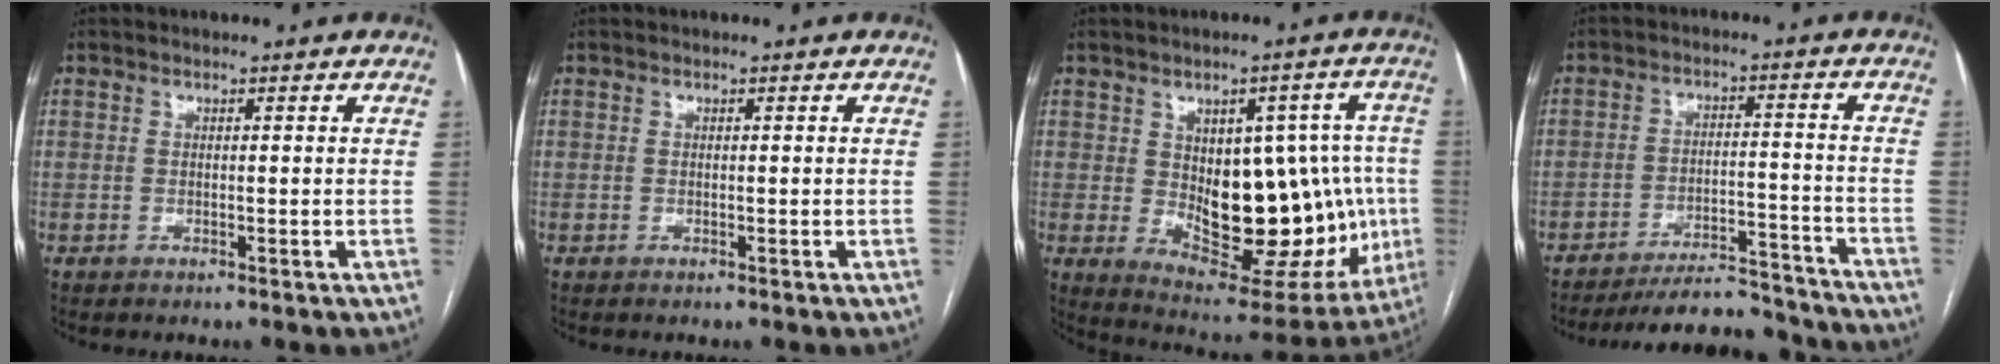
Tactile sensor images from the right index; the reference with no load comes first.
{"total": 0.0}
{"total": 21.8, "force": [-1.3, 10.3, 19.2], "torque": [-0.236, 0.018, 0.014]}
{"total": 13.8, "force": [-13.2, 2.5, 2.8], "torque": [-0.030, 0.017, -0.185]}